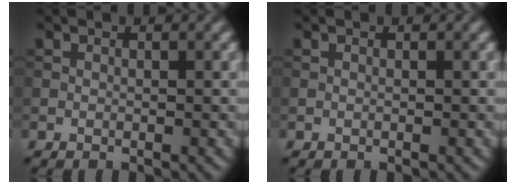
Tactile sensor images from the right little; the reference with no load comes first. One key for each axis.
{"total": 0.0}